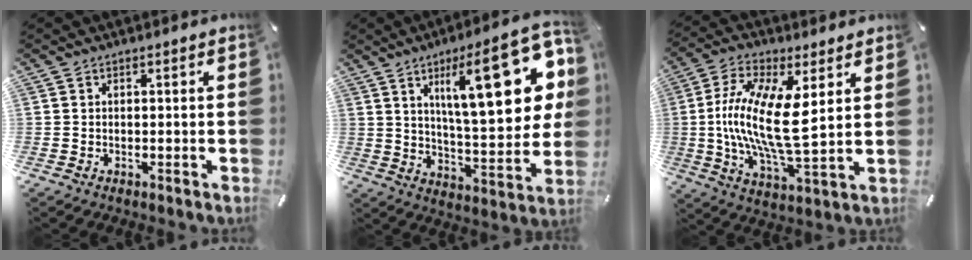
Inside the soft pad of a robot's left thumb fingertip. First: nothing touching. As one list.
[{"total": 25.9, "force": [9.5, 9.2, 22.3], "torque": [-0.329, -0.041, 0.139]}, {"total": 16.6, "force": [2.1, 5.6, 15.5], "torque": [-0.324, -0.018, 0.030]}]